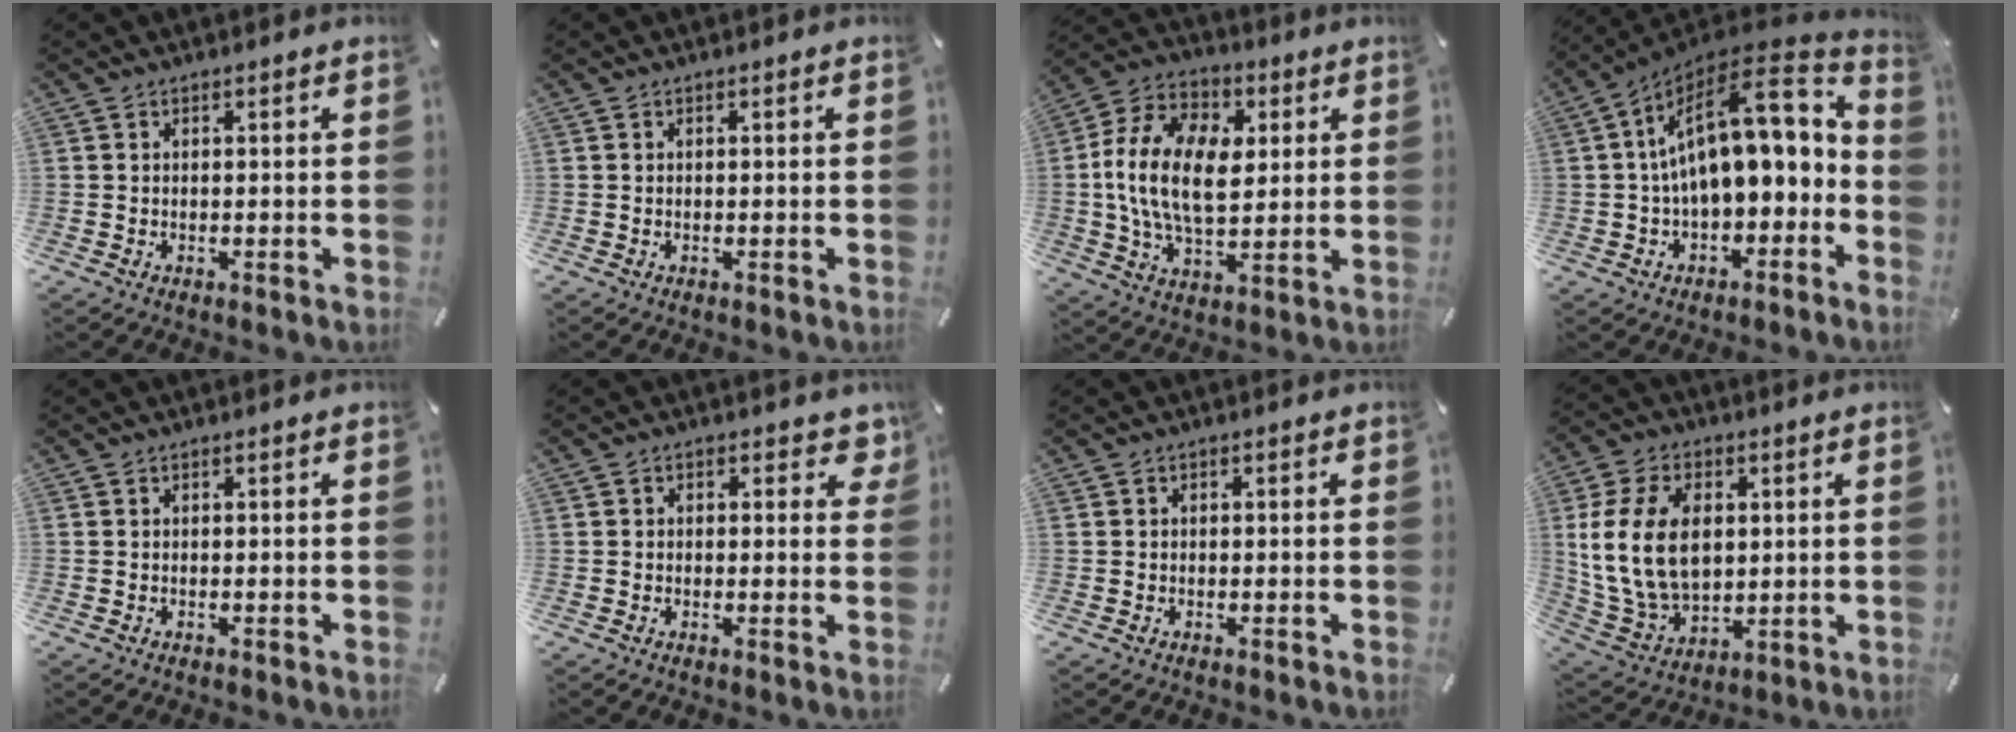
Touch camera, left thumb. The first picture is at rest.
{"total": 0.0}
{"total": 17.3, "force": [1.7, 11.0, 13.3], "torque": [-0.281, 0.011, 0.031]}
{"total": 18.7, "force": [2.8, 10.0, 15.5], "torque": [-0.246, -0.019, 0.045]}
{"total": 0.0}
{"total": 3.6, "force": [1.2, 2.5, 2.4], "torque": [-0.008, -0.004, 0.013]}
{"total": 0.6, "force": [-0.1, 0.5, 0.2], "torque": [-0.002, 0.004, -0.003]}
{"total": 17.0, "force": [2.6, 12.1, 11.6], "torque": [-0.247, 0.003, 0.046]}